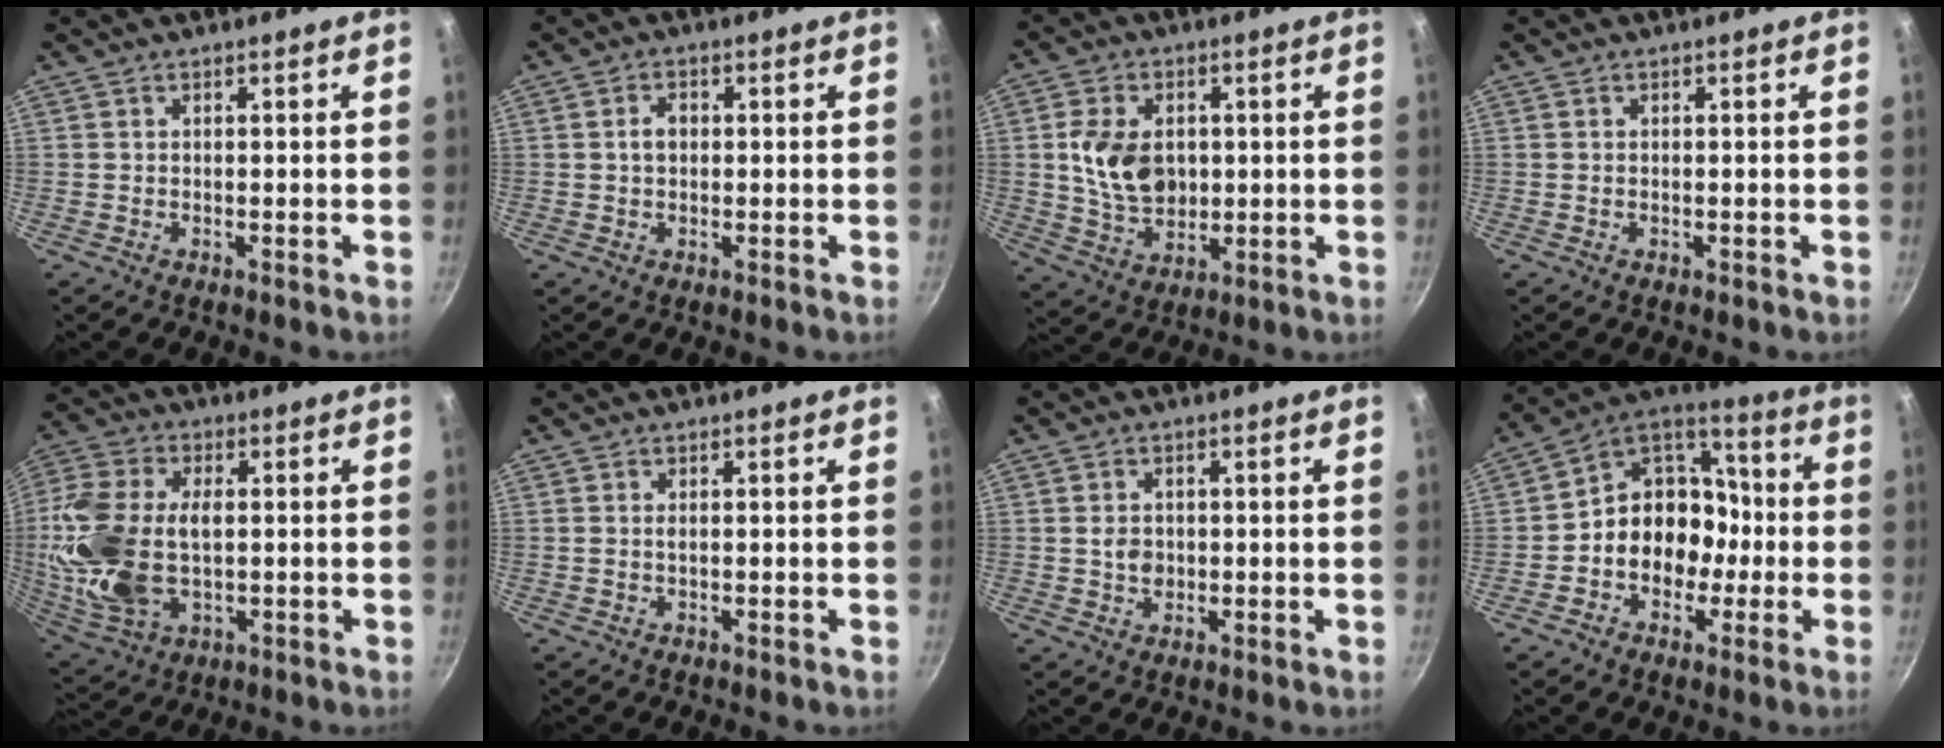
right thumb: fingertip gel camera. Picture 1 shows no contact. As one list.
[{"total": 2.8, "force": [0.2, 2.0, 1.9], "torque": [-0.020, 0.008, 0.002]}, {"total": 11.5, "force": [1.2, 8.3, 7.8], "torque": [-0.123, -0.010, 0.026]}, {"total": 0.0}, {"total": 19.2, "force": [0.2, 12.0, 14.9], "torque": [-0.312, 0.008, 0.007]}, {"total": 0.5, "force": [0.1, 0.2, 0.5], "torque": [-0.009, 0.000, 0.001]}, {"total": 3.3, "force": [0.0, 2.5, 2.0], "torque": [-0.026, 0.002, 0.000]}, {"total": 14.2, "force": [-2.9, 11.6, 7.5], "torque": [-0.059, 0.054, -0.063]}]